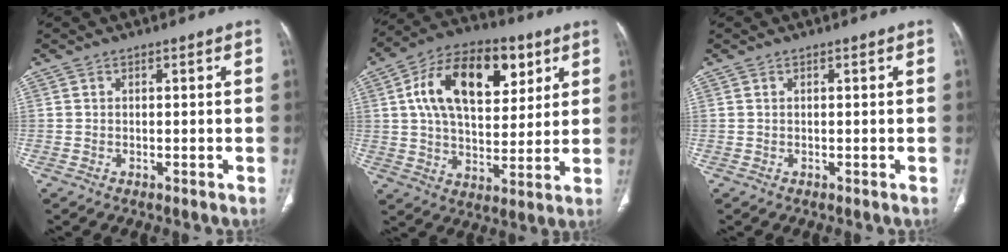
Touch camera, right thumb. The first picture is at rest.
{"total": 20.2, "force": [7.0, 11.7, 14.9], "torque": [-0.213, -0.004, 0.109]}
{"total": 0.0}